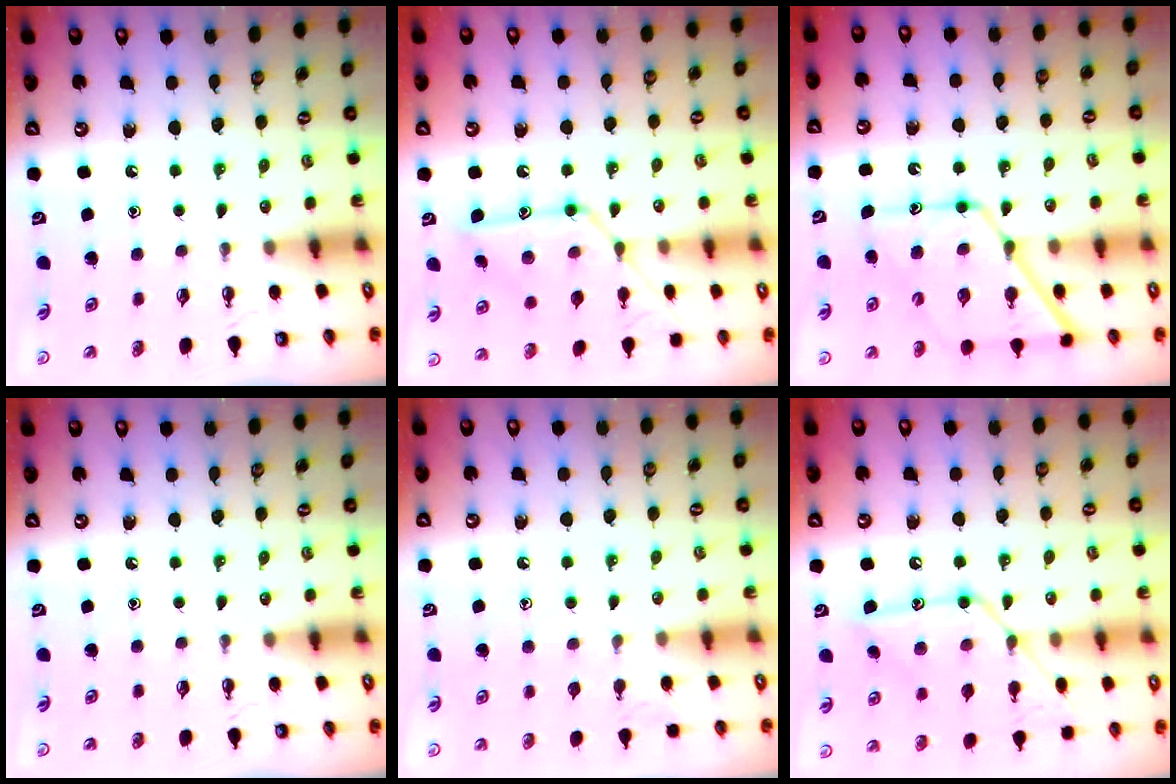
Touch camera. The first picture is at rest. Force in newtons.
{"total": 14.2, "press": 14.2, "slide": 0.5}
{"total": 15.3, "press": 15.2, "slide": 1.4}
{"total": 0.0}
{"total": 7.7, "press": 7.6, "slide": 0.8}
{"total": 16.4, "press": 16.4, "slide": 1.4}